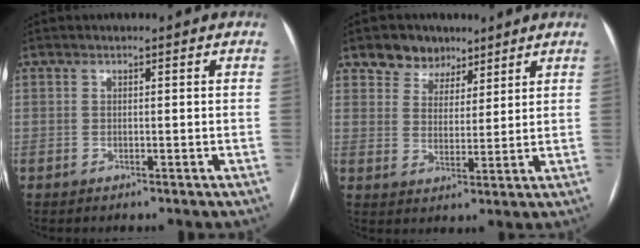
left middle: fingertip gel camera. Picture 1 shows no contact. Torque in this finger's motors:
{"motor_torque": [0.06, -0.06, 0.03, 0.00]}